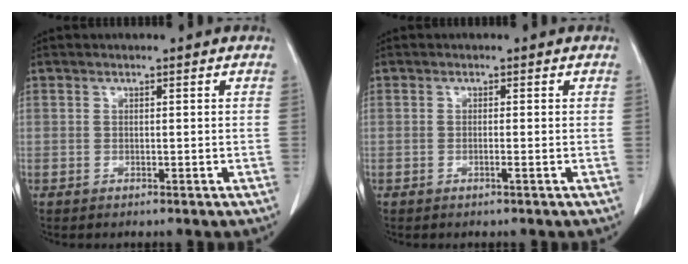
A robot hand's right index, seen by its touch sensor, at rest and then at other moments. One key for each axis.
{"total": 0.7, "fx": -0.3, "fy": -0.2, "fz": 0.6, "tx": -0.010, "ty": 0.000, "tz": -0.006}